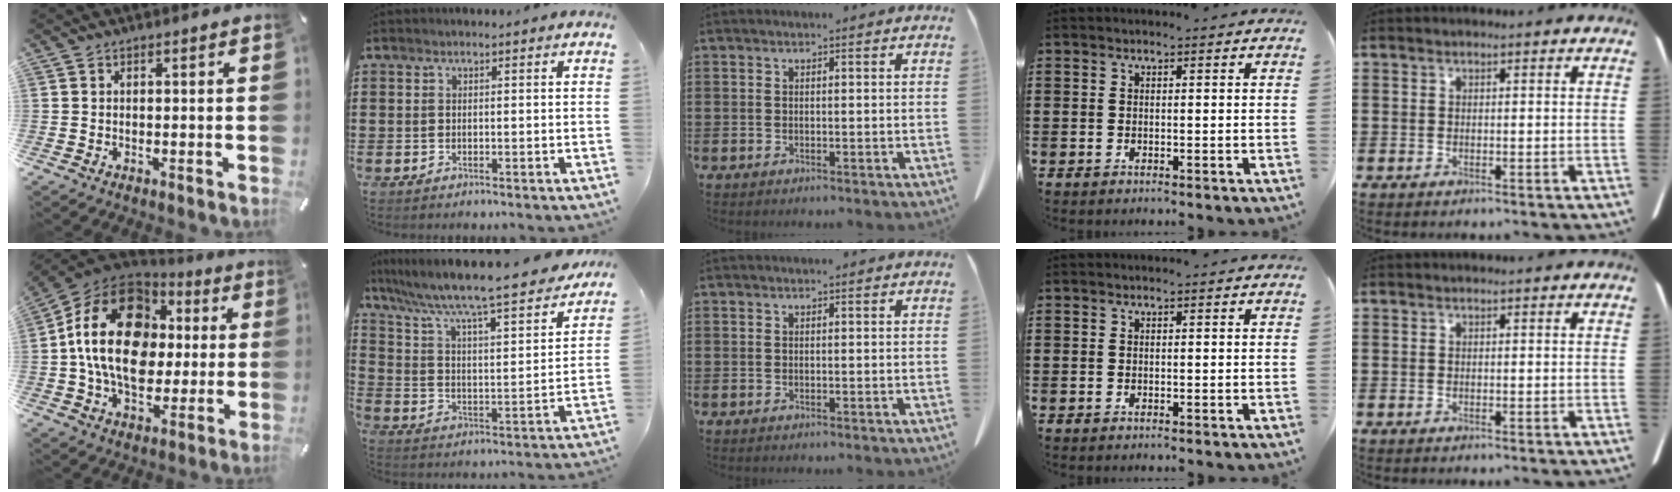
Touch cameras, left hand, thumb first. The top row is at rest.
{"thumb": {"total": 21.5, "force": [1.5, 15.8, 14.5], "torque": [-0.291, 0.013, 0.024]}, "index": {"total": 7.6, "force": [6.6, 0.1, 3.8], "torque": [-0.106, -0.056, 0.101]}}